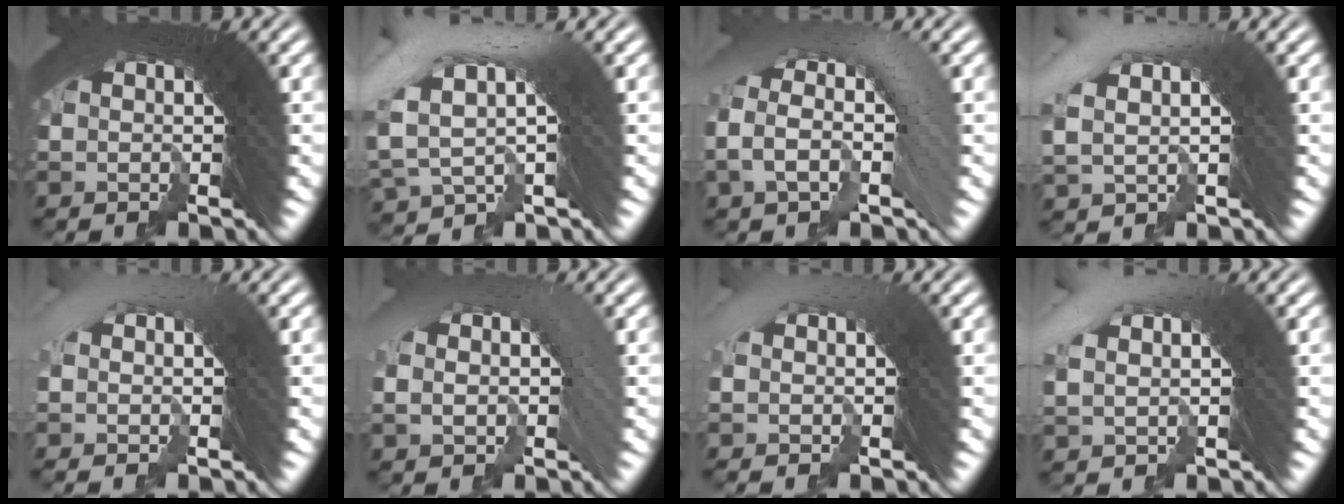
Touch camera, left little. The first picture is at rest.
{"total": 6.1, "force": [1.7, 3.8, 4.5], "torque": [-0.088, 0.032, 0.020]}
{"total": 3.7, "force": [0.0, 2.2, 3.0], "torque": [-0.045, 0.022, -0.008]}
{"total": 3.2, "force": [1.6, 1.5, 2.3], "torque": [-0.038, 0.034, 0.021]}
{"total": 0.8, "force": [-0.4, 0.0, 0.6], "torque": [0.004, 0.024, -0.014]}
{"total": 1.4, "force": [0.1, 0.7, 1.2], "torque": [-0.003, 0.017, -0.003]}
{"total": 0.6, "force": [-0.4, -0.2, 0.4], "torque": [0.008, 0.022, -0.014]}
{"total": 2.1, "force": [1.2, 0.7, 1.5], "torque": [-0.023, 0.032, 0.017]}